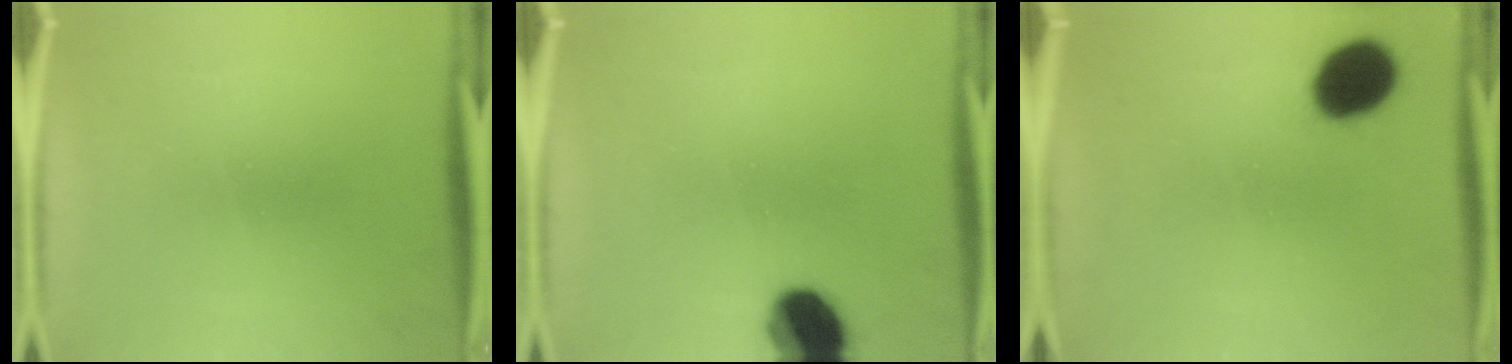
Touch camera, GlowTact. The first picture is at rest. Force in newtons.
{"total": 11.3}
{"total": 12.6}